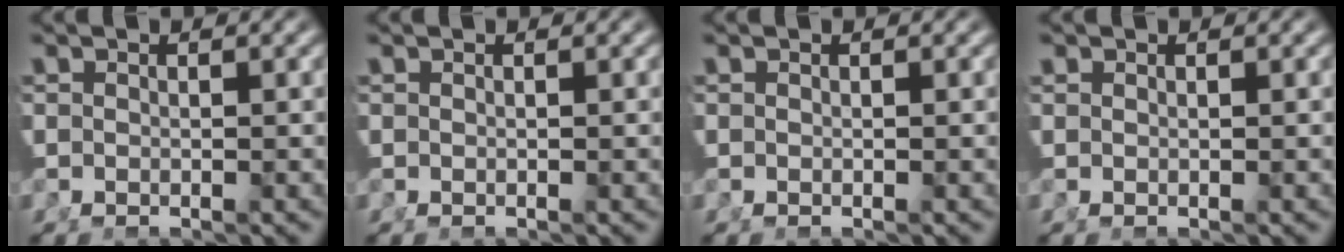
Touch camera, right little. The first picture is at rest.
{"total": 0.0}
{"total": 0.0}
{"total": 0.6, "force": [0.3, -0.5, 0.0], "torque": [0.006, -0.002, 0.010]}